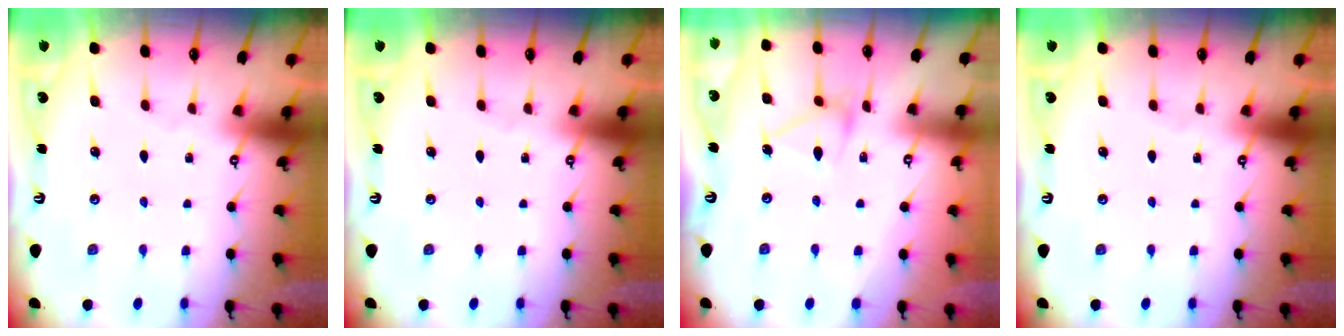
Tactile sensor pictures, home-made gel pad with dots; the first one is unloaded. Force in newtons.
{"total": 0.0}
{"total": 12.1, "press": 12.1, "slide": 0.3}
{"total": 0.0}